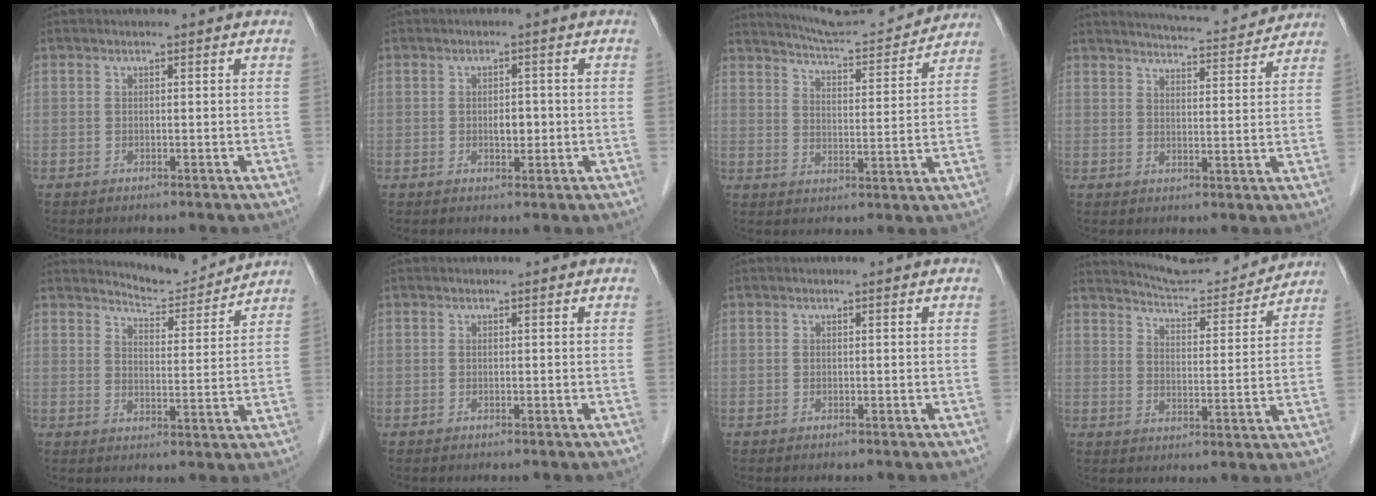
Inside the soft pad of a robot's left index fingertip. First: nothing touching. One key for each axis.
{"total": 2.4, "fx": -0.3, "fy": 1.3, "fz": 2.0, "tx": -0.030, "ty": 0.002, "tz": -0.002}
{"total": 13.1, "fx": 12.7, "fy": 0.3, "fz": 3.2, "tx": -0.057, "ty": 0.006, "tz": 0.183}
{"total": 10.6, "fx": 10.3, "fy": 0.6, "fz": 2.3, "tx": -0.037, "ty": 0.008, "tz": 0.133}
{"total": 7.0, "fx": 7.0, "fy": 0.1, "fz": -0.4, "tx": -0.005, "ty": -0.011, "tz": 0.102}
{"total": 0.0}
{"total": 0.0}
{"total": 12.5, "fx": 12.3, "fy": 0.5, "fz": 2.2, "tx": -0.038, "ty": 0.000, "tz": 0.175}